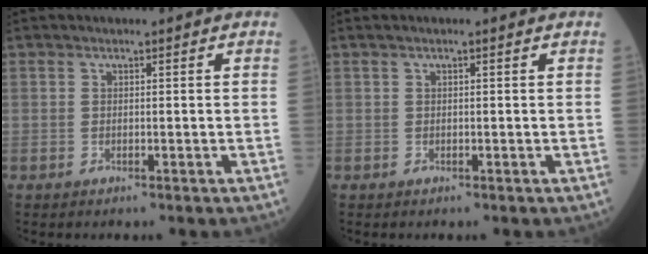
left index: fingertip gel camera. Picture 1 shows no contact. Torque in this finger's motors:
{"motor_torque": [0.03, 0.03, 0.00, 0.00]}